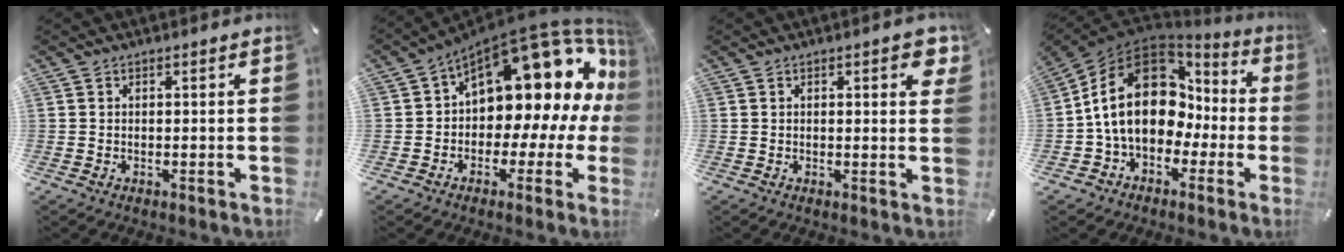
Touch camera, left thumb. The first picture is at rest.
{"total": 17.3, "force": [8.9, 10.1, 10.8], "torque": [-0.136, -0.086, 0.155]}
{"total": 3.6, "force": [1.5, 1.3, 3.0], "torque": [-0.039, -0.004, 0.021]}
{"total": 20.5, "force": [1.4, 15.1, 13.7], "torque": [-0.262, 0.008, 0.026]}